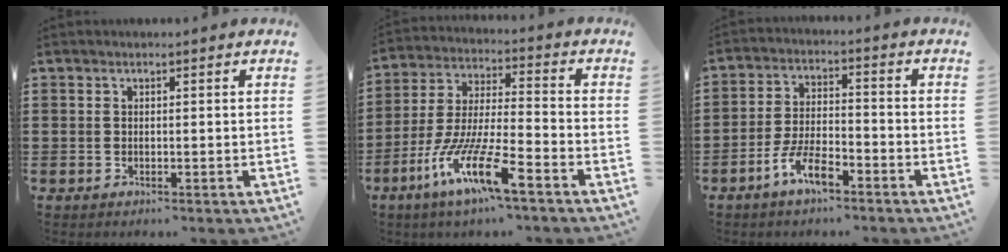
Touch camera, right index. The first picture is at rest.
{"total": 12.4, "force": [-8.3, 1.5, 9.1], "torque": [-0.202, -0.002, -0.164]}
{"total": 6.6, "force": [-4.2, 2.1, 4.6], "torque": [-0.102, 0.002, -0.081]}